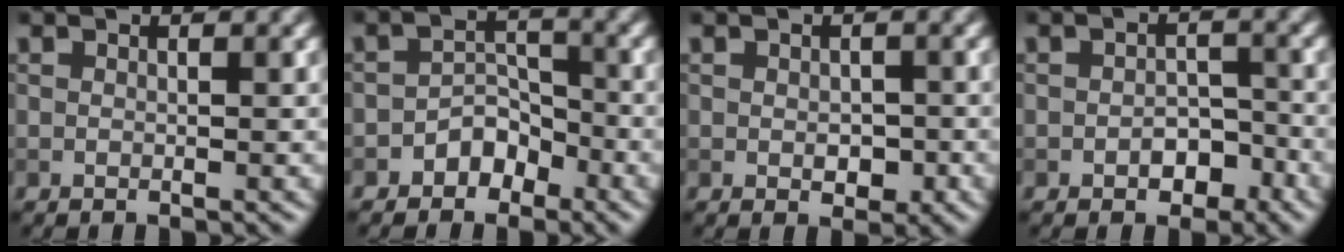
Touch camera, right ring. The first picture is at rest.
{"total": 2.7, "force": [-1.8, 1.8, 0.9], "torque": [-0.003, 0.012, -0.031]}
{"total": 1.9, "force": [-0.3, 1.2, 1.4], "torque": [-0.020, -0.006, -0.003]}
{"total": 2.7, "force": [-1.3, 1.7, 1.5], "torque": [-0.018, 0.002, -0.019]}